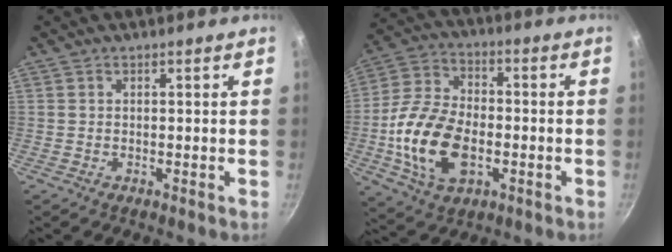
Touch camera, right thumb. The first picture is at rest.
{"total": 17.3, "force": [-3.7, 10.8, 13.1], "torque": [-0.242, 0.023, -0.071]}